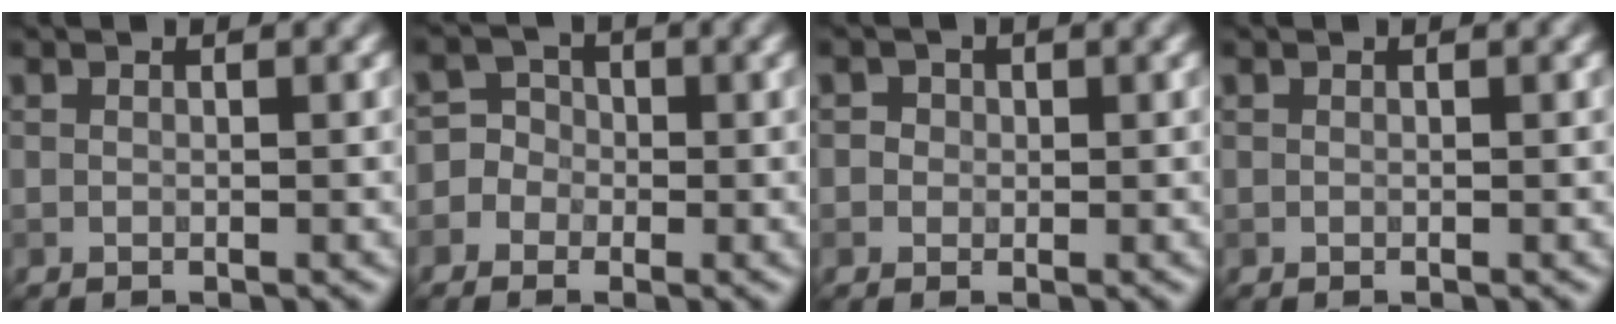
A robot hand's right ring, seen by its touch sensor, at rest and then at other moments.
{"total": 4.3, "force": [-1.7, 3.9, 0.6], "torque": [0.011, 0.017, -0.053]}
{"total": 1.7, "force": [0.6, 1.5, 0.6], "torque": [0.003, 0.007, 0.002]}
{"total": 0.0}